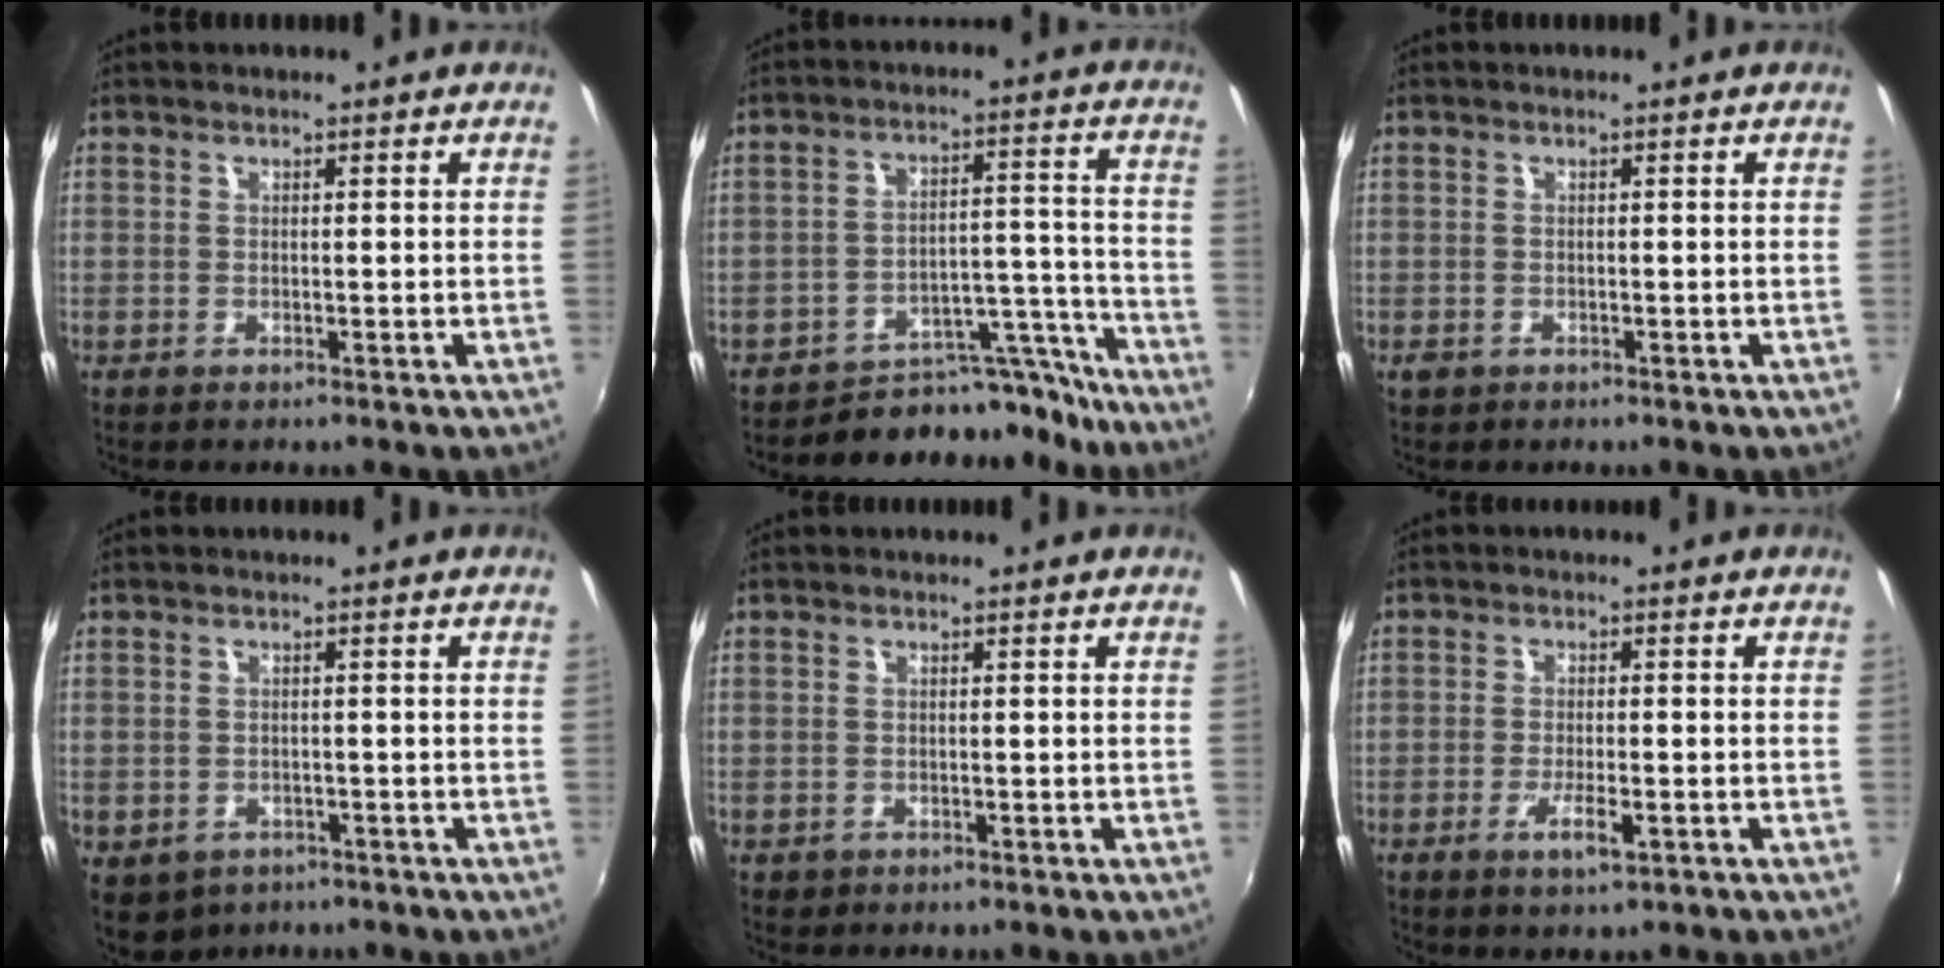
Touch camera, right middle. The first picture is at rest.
{"total": 11.4, "force": [-10.5, 4.1, 1.4], "torque": [-0.004, 0.054, -0.142]}
{"total": 1.4, "force": [-0.7, 1.1, 0.5], "torque": [-0.011, -0.003, -0.013]}
{"total": 6.0, "force": [-3.0, 4.4, 2.7], "torque": [-0.063, -0.022, -0.034]}
{"total": 0.9, "force": [-0.4, 0.8, 0.2], "torque": [-0.007, -0.003, -0.004]}
{"total": 4.2, "force": [-2.1, 1.0, 3.5], "torque": [-0.074, -0.008, -0.035]}